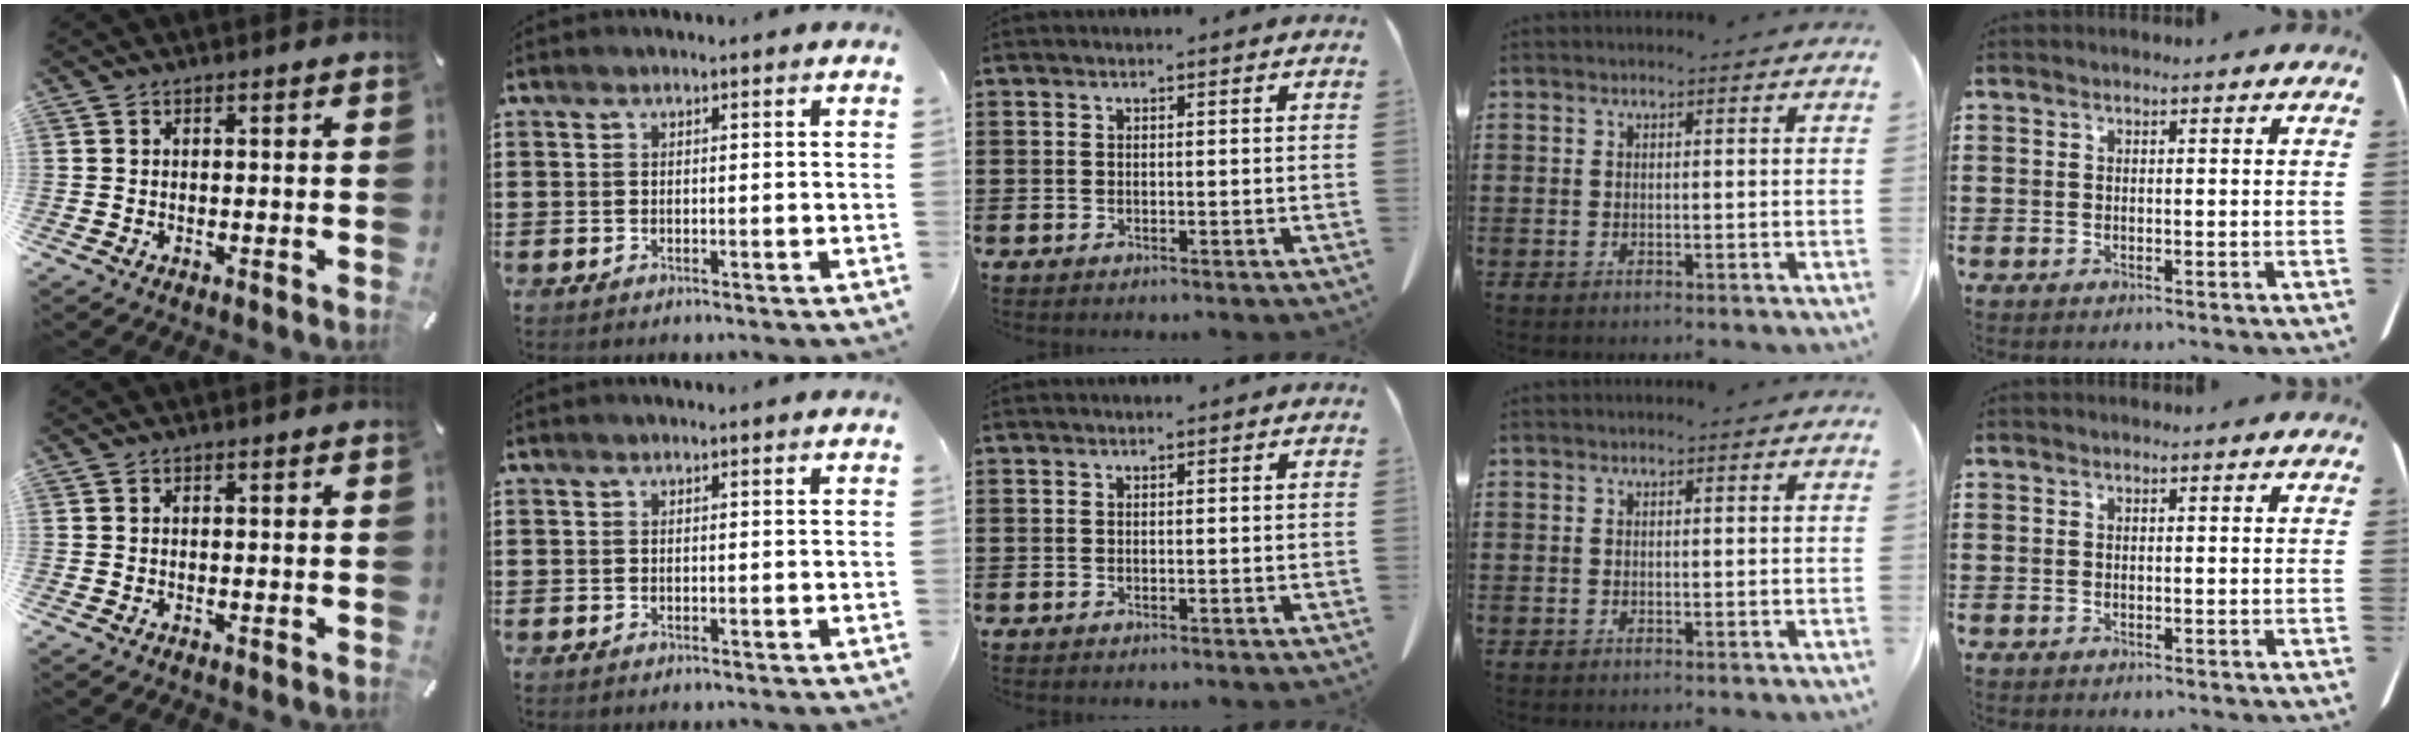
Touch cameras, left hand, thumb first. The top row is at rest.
{}